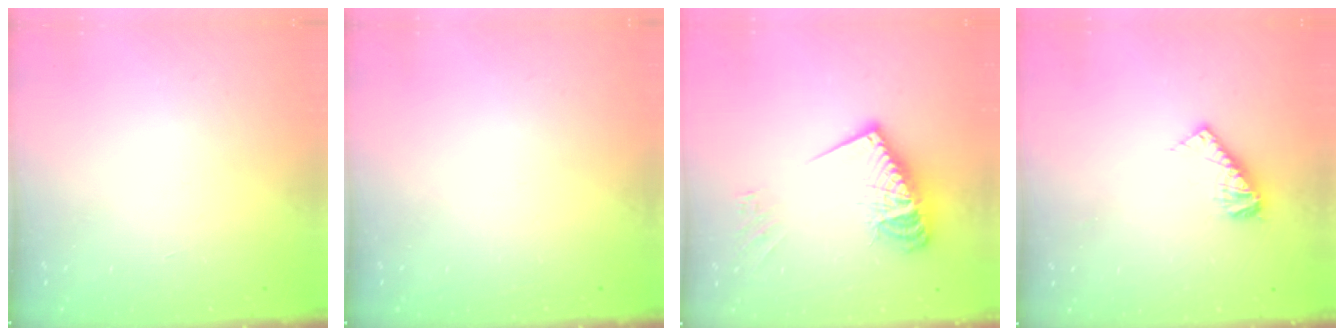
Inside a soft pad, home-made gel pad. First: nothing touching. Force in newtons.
{"total": 0.0}
{"total": 16.7, "press": 16.6, "slide": 1.7}
{"total": 7.8, "press": 7.7, "slide": 0.6}